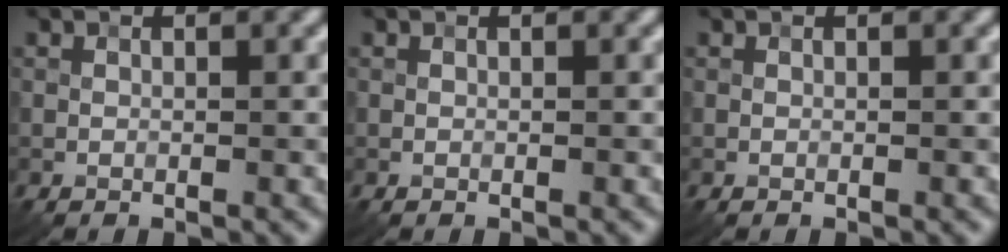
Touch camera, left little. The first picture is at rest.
{"total": 0.0}
{"total": 0.0}